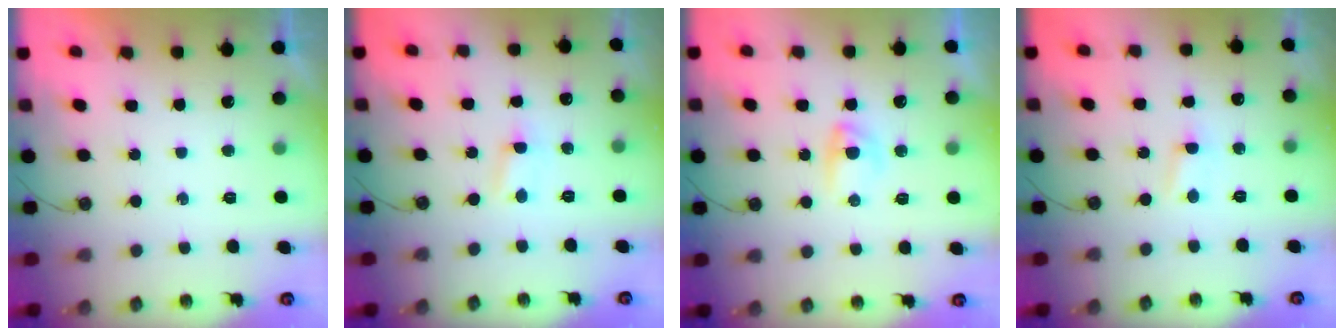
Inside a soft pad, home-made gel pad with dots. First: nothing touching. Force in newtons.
{"total": 1.9, "press": 1.8, "slide": 0.3}
{"total": 9.8, "press": 5.1, "slide": 8.4}
{"total": 1.2, "press": 1.1, "slide": 0.2}